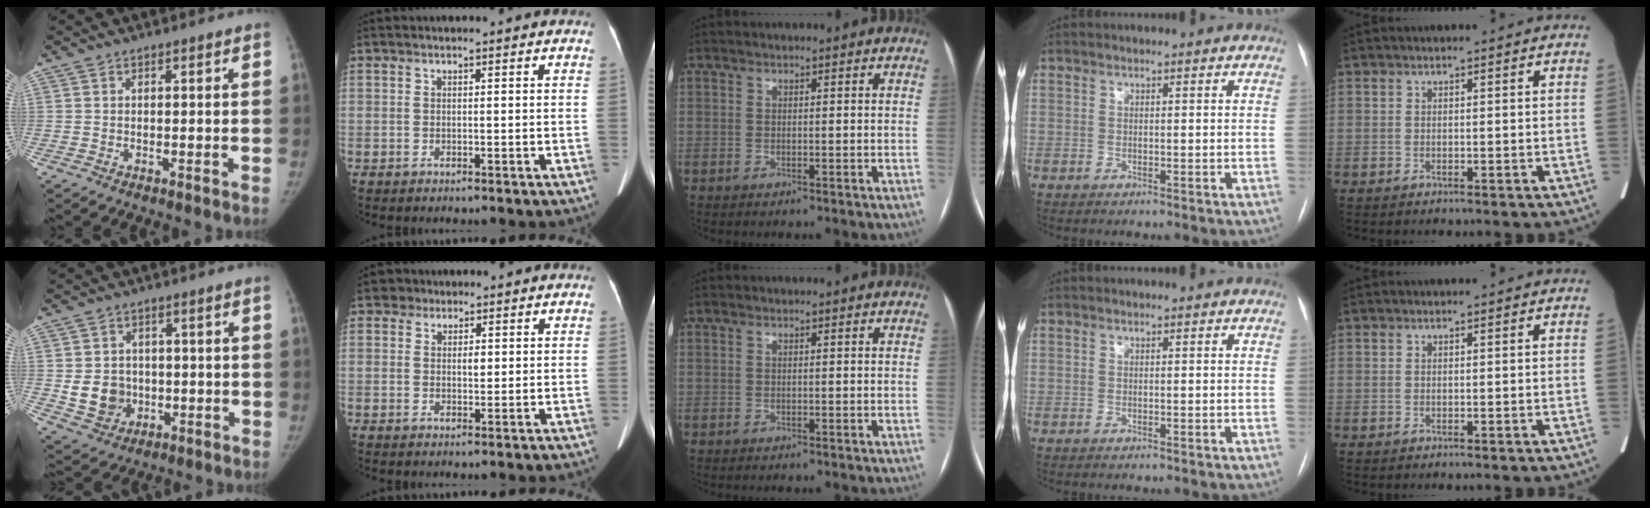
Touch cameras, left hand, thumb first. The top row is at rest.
{"thumb": {"total": 7.1, "force": [-0.7, 6.3, 3.2], "torque": [-0.020, 0.005, 0.002]}, "index": {"total": 3.1, "force": [1.3, 2.6, 1.2], "torque": [-0.018, 0.004, 0.020]}}